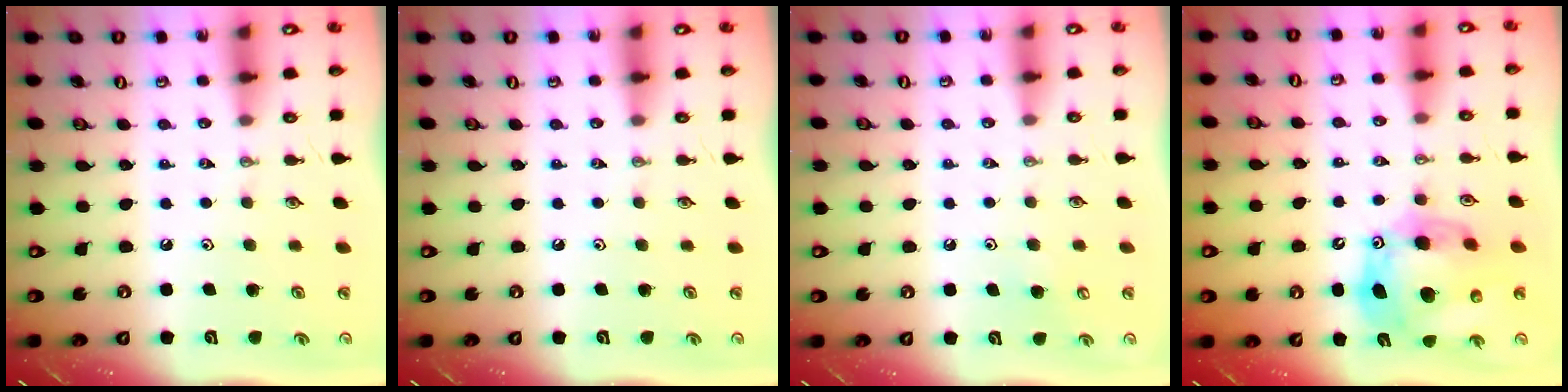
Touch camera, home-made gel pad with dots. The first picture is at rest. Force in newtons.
{"total": 0.0}
{"total": 4.5, "press": 4.5, "slide": 0.4}
{"total": 17.3, "press": 17.1, "slide": 2.9}